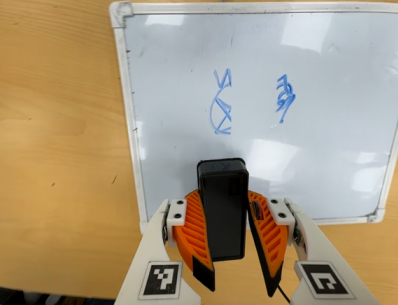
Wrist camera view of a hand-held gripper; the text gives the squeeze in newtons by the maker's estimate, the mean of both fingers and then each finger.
{"total": 10.1, "left": 9.8, "right": 10.4}